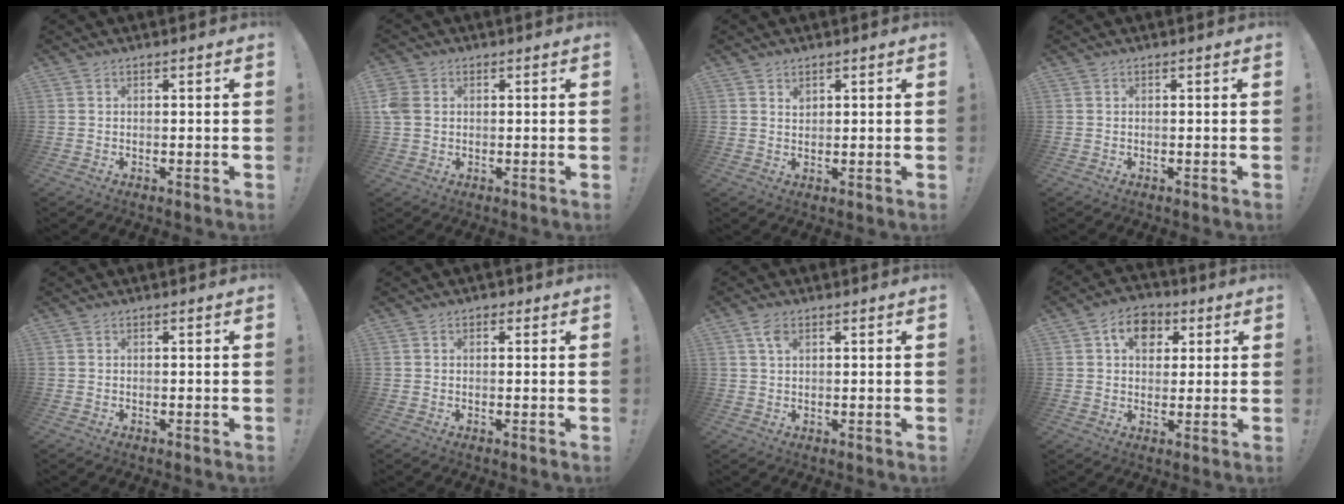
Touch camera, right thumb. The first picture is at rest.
{"total": 5.0, "force": [0.8, 4.1, 2.7], "torque": [-0.054, 0.007, 0.021]}
{"total": 1.4, "force": [1.0, 0.9, 0.4], "torque": [0.000, -0.004, 0.018]}
{"total": 0.0}
{"total": 0.0}
{"total": 1.2, "force": [0.2, 1.0, 0.6], "torque": [-0.010, 0.001, 0.005]}
{"total": 3.4, "force": [1.7, 1.8, 2.4], "torque": [-0.040, -0.002, 0.029]}
{"total": 9.3, "force": [3.3, 7.2, 4.8], "torque": [-0.063, -0.004, 0.060]}